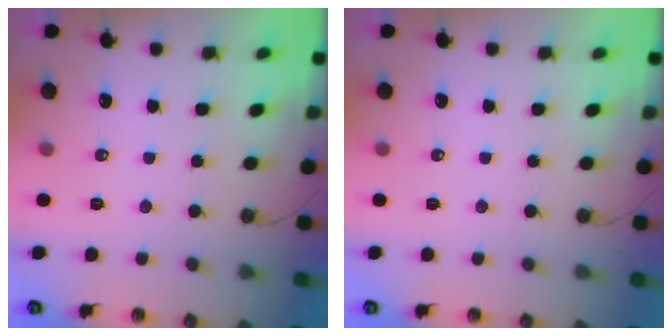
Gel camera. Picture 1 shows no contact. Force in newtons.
{"total": 0.0}